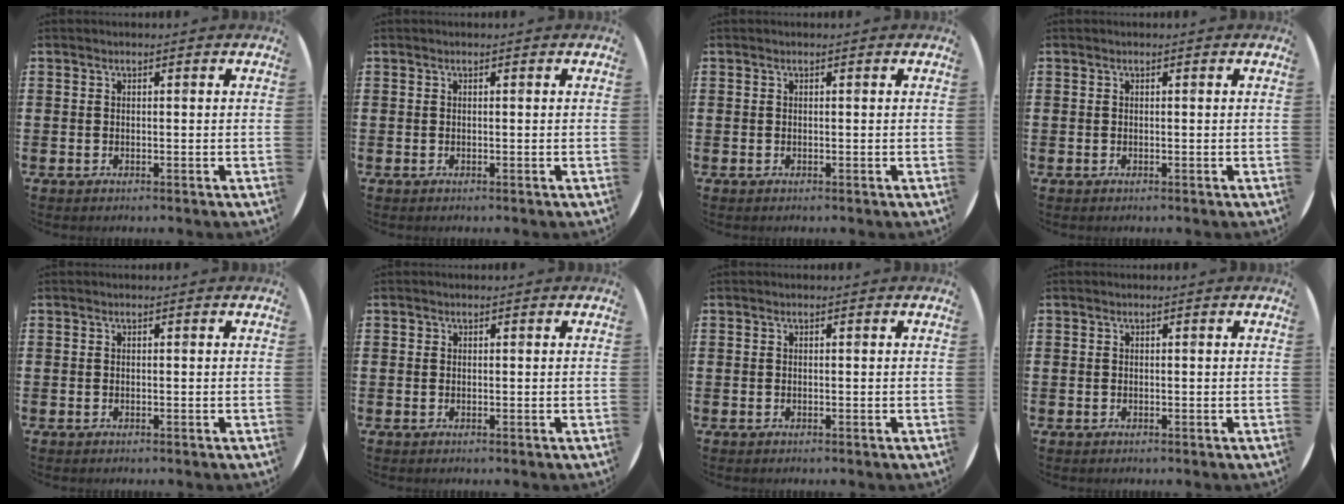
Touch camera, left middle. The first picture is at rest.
{"total": 0.0}
{"total": 0.0}
{"total": 0.0}
{"total": 0.0}
{"total": 0.0}
{"total": 0.0}
{"total": 0.0}